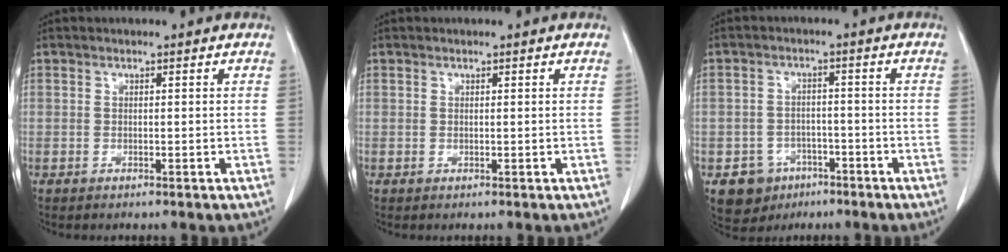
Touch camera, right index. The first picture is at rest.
{"total": 0.0}
{"total": 6.1, "force": [-3.3, 5.0, 1.1], "torque": [-0.017, 0.010, -0.045]}